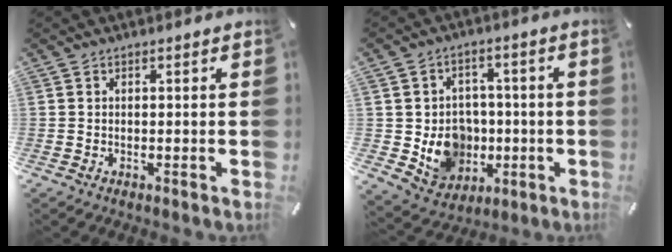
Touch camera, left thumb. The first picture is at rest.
{"total": 11.2, "force": [-1.4, 10.4, 3.8], "torque": [-0.065, 0.005, -0.012]}